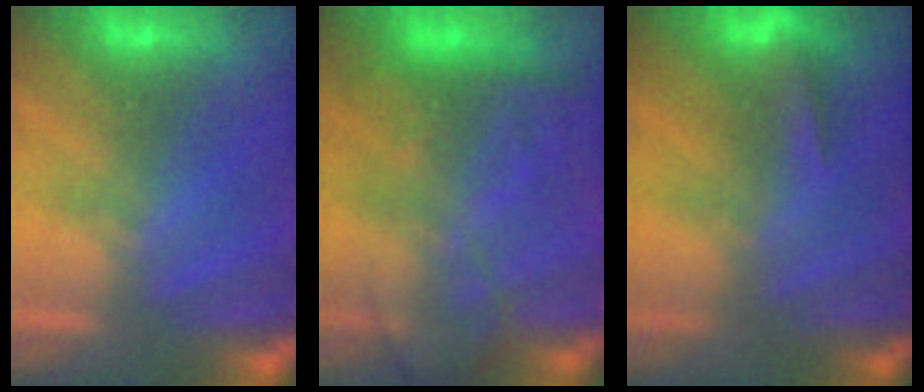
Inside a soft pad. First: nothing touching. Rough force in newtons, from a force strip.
{"total": 8.4}
{"total": 4.7}